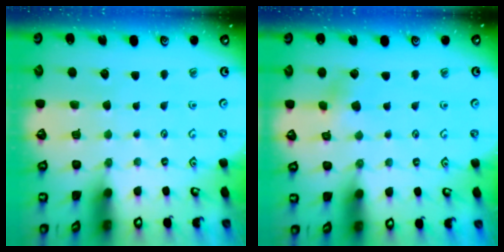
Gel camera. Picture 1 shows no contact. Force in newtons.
{"total": 3.6, "press": 3.6, "slide": 0.3}